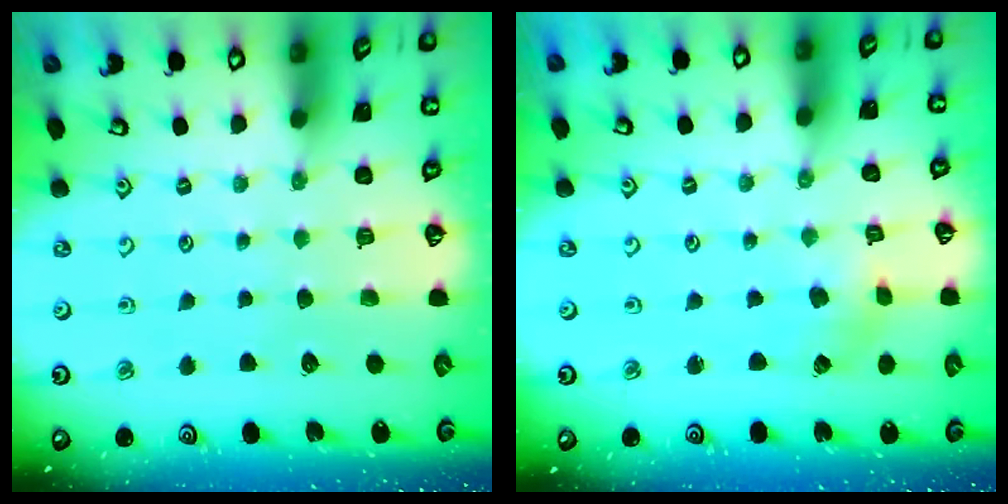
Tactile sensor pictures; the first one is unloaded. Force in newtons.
{"total": 1.4, "press": 1.4, "slide": 0.1}